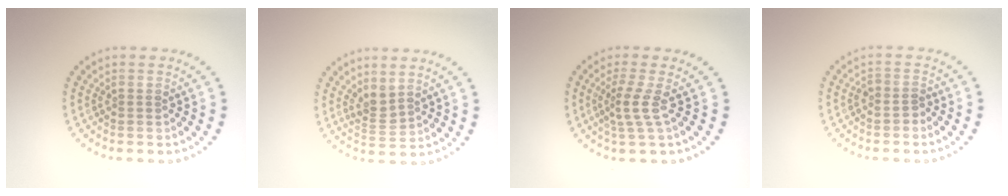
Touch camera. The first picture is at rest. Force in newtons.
{"total": 1.8, "press": 1.4, "slide": 1.1}
{"total": 2.4, "press": 1.5, "slide": 1.8}
{"total": 1.3, "press": 1.0, "slide": 0.9}